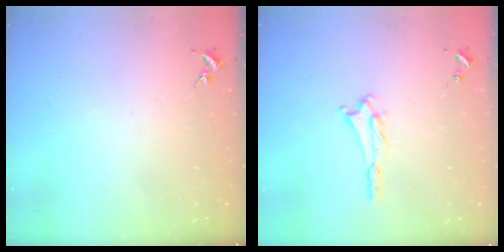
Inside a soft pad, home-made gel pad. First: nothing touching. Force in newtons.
{"total": 1.9, "press": 1.8, "slide": 0.3}